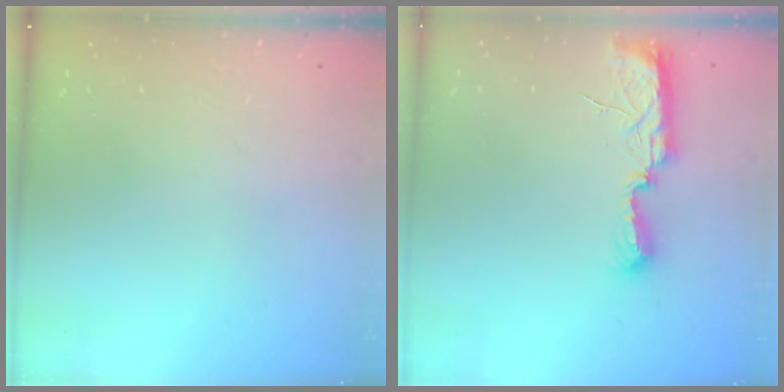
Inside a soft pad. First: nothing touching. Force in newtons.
{"total": 10.6, "press": 9.2, "slide": 5.3}